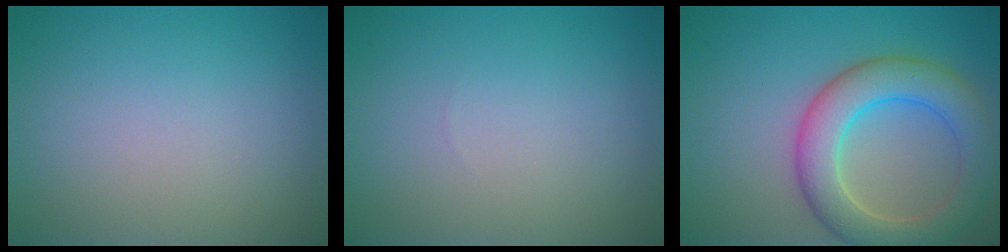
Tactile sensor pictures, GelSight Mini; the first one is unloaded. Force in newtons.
{"total": 0.0}
{"total": 6.8, "press": 6.7, "slide": 0.3}